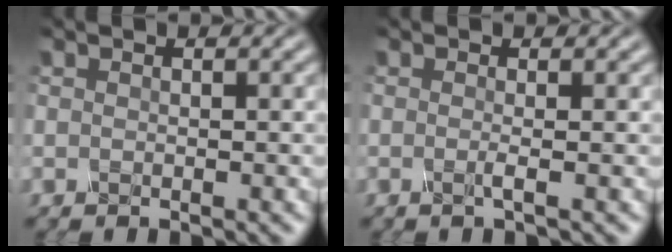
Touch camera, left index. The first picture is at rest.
{"total": 0.6, "force": [-0.2, 0.0, 0.6], "torque": [-0.015, -0.001, -0.005]}